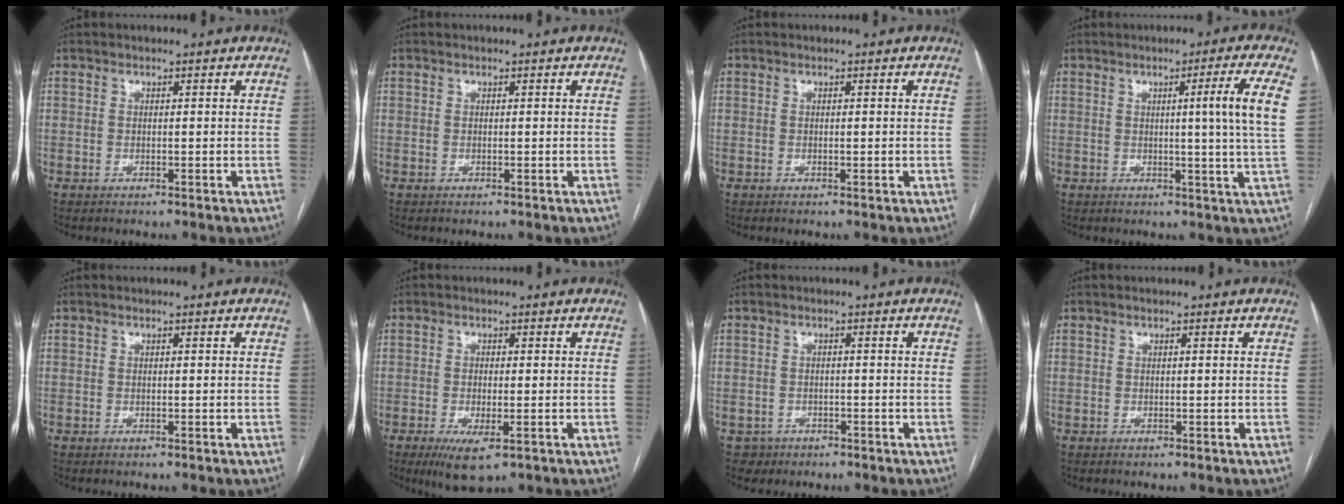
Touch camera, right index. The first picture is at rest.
{"total": 0.0}
{"total": 0.0}
{"total": 7.6, "force": [1.6, -2.3, 7.1], "torque": [-0.101, -0.008, 0.027]}
{"total": 0.0}
{"total": 5.3, "force": [-2.5, 1.4, 4.4], "torque": [-0.075, -0.012, -0.034]}
{"total": 2.4, "force": [-1.3, 2.0, -0.3], "torque": [0.005, 0.010, -0.020]}
{"total": 0.0}